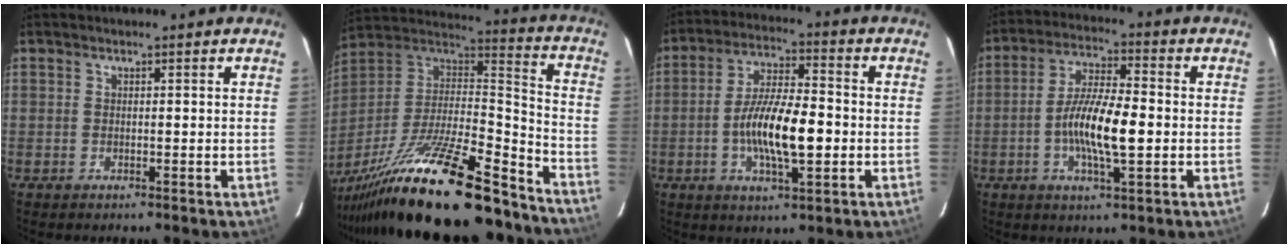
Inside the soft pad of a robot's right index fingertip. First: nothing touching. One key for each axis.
{"total": 32.3, "fx": -24.4, "fy": 6.9, "fz": 20.0, "tx": -0.358, "ty": -0.047, "tz": -0.385}
{"total": 12.4, "fx": -2.5, "fy": 3.5, "fz": 11.6, "tx": -0.221, "ty": 0.000, "tz": -0.045}
{"total": 11.2, "fx": -2.0, "fy": 2.4, "fz": 10.8, "tx": -0.206, "ty": 0.001, "tz": -0.040}